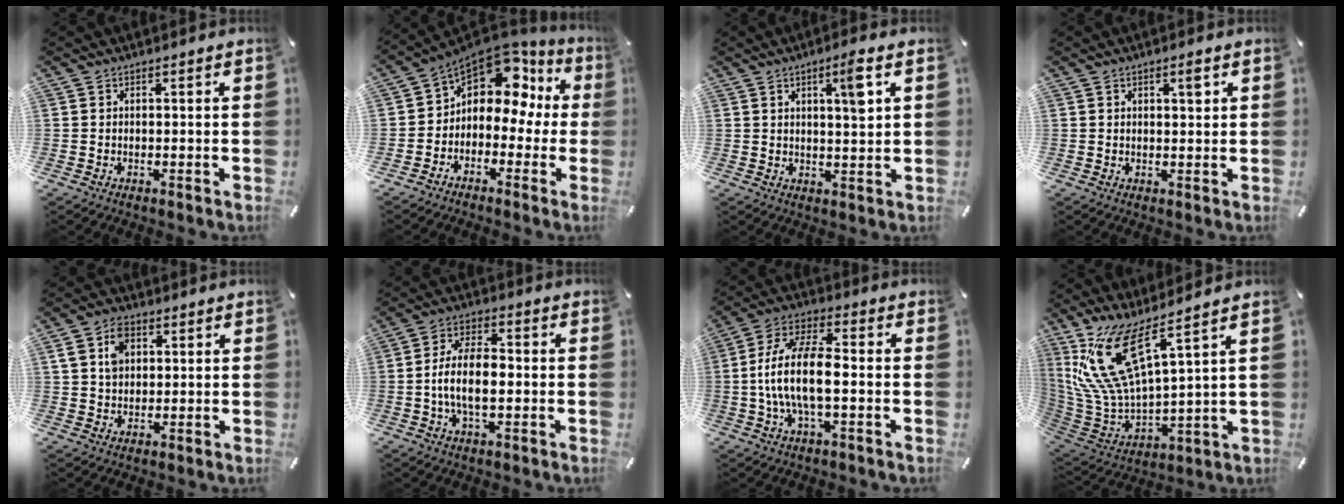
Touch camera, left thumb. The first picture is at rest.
{"total": 9.1, "force": [3.2, 6.8, 5.1], "torque": [-0.084, -0.031, 0.055]}
{"total": 6.2, "force": [2.7, 0.9, 5.5], "torque": [-0.080, -0.012, 0.037]}
{"total": 2.7, "force": [1.1, 1.1, 2.2], "torque": [-0.030, -0.001, 0.014]}
{"total": 6.7, "force": [2.2, 5.1, 3.8], "torque": [-0.071, 0.006, 0.041]}
{"total": 10.0, "force": [-1.6, 5.0, 8.5], "torque": [-0.171, 0.011, -0.029]}
{"total": 13.0, "force": [-1.9, 5.3, 11.7], "torque": [-0.242, 0.001, -0.037]}
{"total": 15.9, "force": [9.8, 5.3, 11.4], "torque": [-0.286, -0.065, 0.172]}